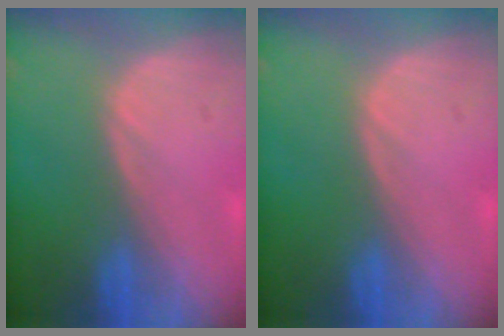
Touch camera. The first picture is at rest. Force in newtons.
{"total": 0.0}